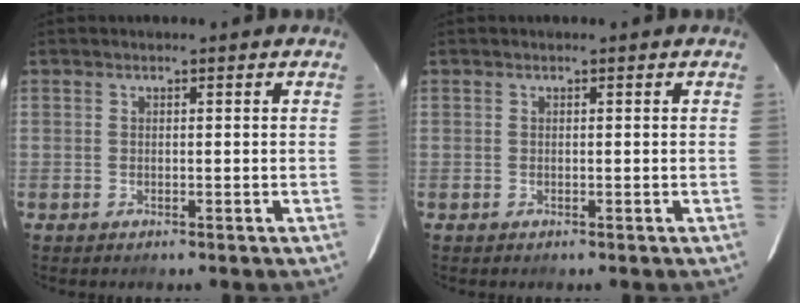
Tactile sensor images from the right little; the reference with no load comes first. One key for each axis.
{"total": 0.0}